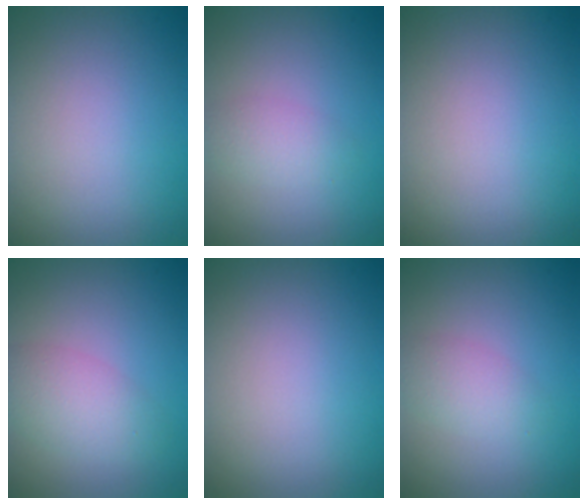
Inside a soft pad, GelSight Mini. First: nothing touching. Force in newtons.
{"total": 2.0, "press": 2.0, "slide": 0.1}
{"total": 0.0}
{"total": 2.3, "press": 2.3, "slide": 0.2}
{"total": 0.0}
{"total": 2.3, "press": 2.3, "slide": 0.1}